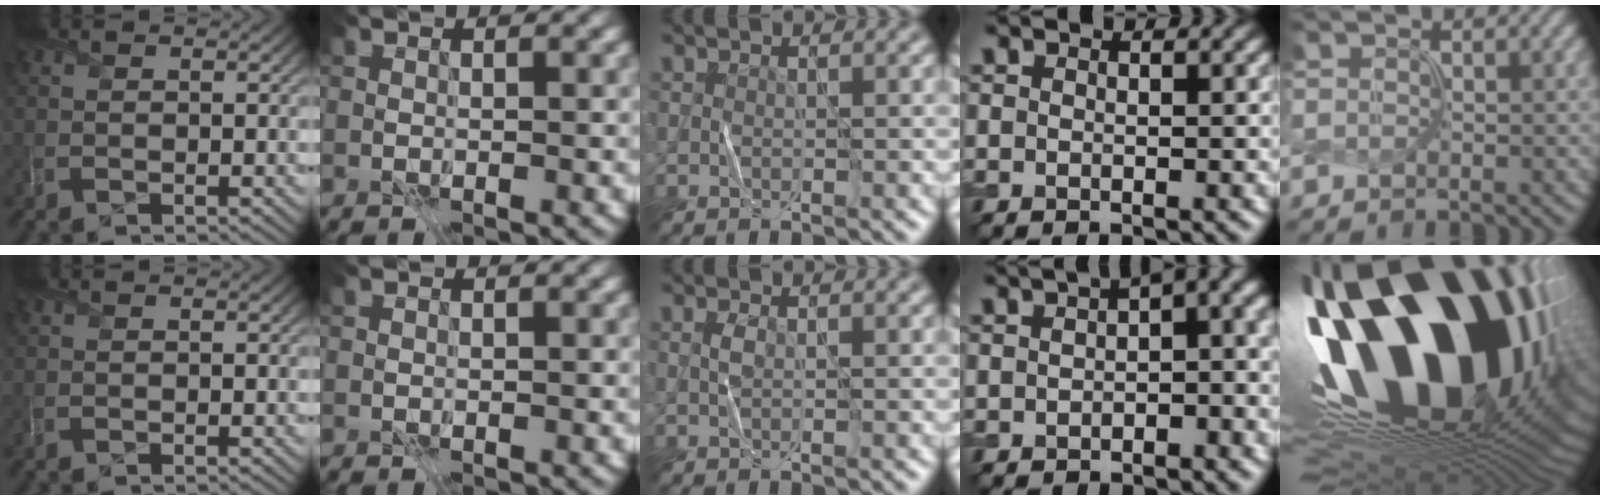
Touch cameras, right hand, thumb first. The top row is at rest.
{"middle": {"total": 0.9, "force": [0.1, 0.4, 0.8], "torque": [-0.019, 0.000, 0.000]}, "ring": {"total": 5.9, "force": [1.0, 2.4, 5.3], "torque": [-0.050, 0.017, 0.008]}, "little": {"total": 22.8, "force": [5.0, 12.7, 18.3], "torque": [-0.314, -0.037, 0.100]}}